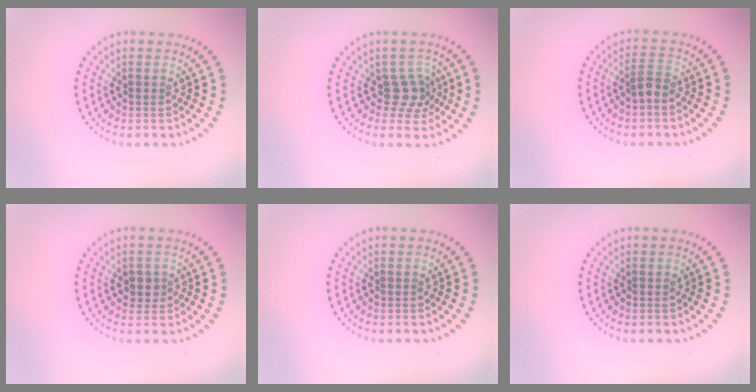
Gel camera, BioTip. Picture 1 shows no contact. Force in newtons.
{"total": 2.5, "press": 1.8, "slide": 1.6}
{"total": 1.5, "press": 1.3, "slide": 0.7}
{"total": 1.5, "press": 1.4, "slide": 0.5}
{"total": 0.0}
{"total": 0.0}